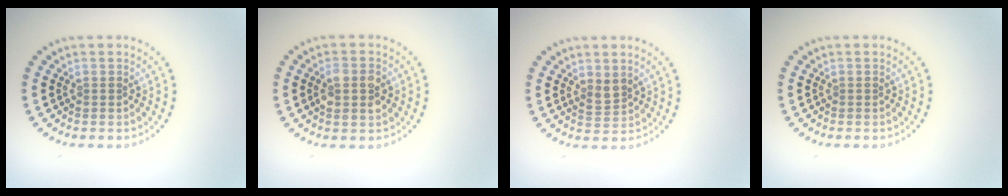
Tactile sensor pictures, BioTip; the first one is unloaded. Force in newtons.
{"total": 2.6, "press": 2.6, "slide": 0.3}
{"total": 1.7, "press": 1.5, "slide": 0.9}
{"total": 0.0}